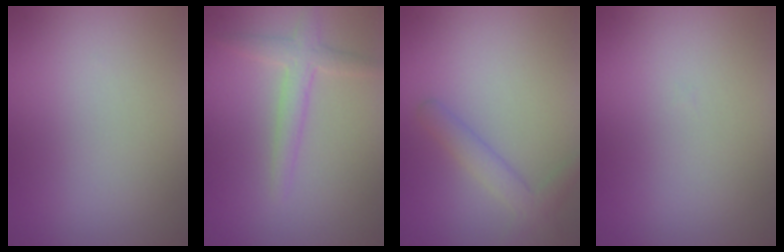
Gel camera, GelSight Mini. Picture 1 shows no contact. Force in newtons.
{"total": 2.3, "press": 2.3, "slide": 0.1}
{"total": 2.3, "press": 2.3, "slide": 0.1}
{"total": 0.0}